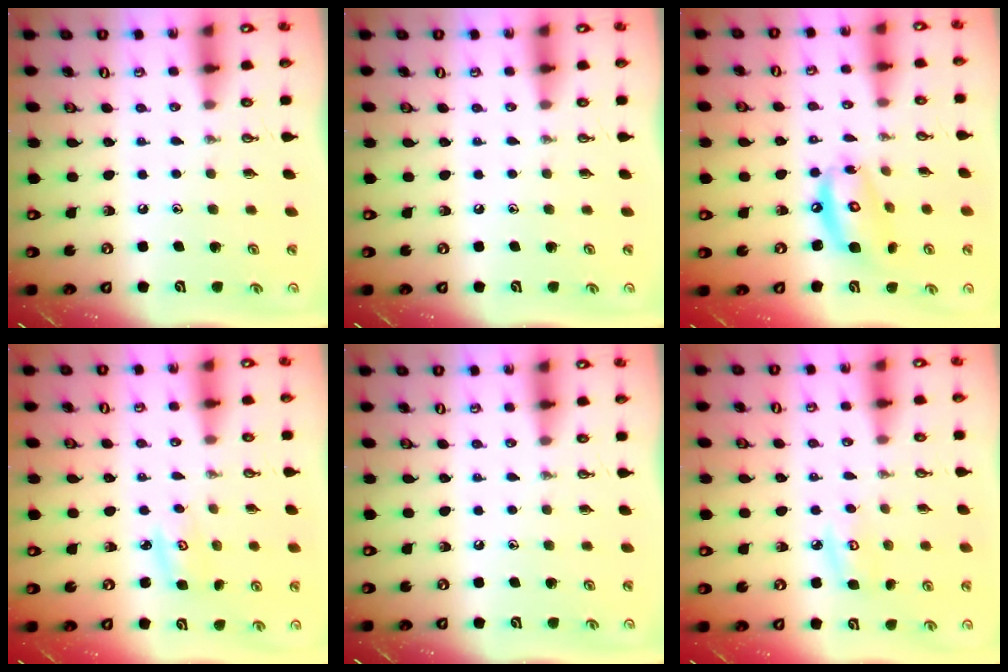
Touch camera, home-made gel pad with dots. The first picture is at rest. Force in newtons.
{"total": 0.0}
{"total": 12.0, "press": 11.9, "slide": 1.2}
{"total": 2.6, "press": 2.6, "slide": 0.3}
{"total": 0.0}
{"total": 6.3, "press": 6.3, "slide": 0.5}